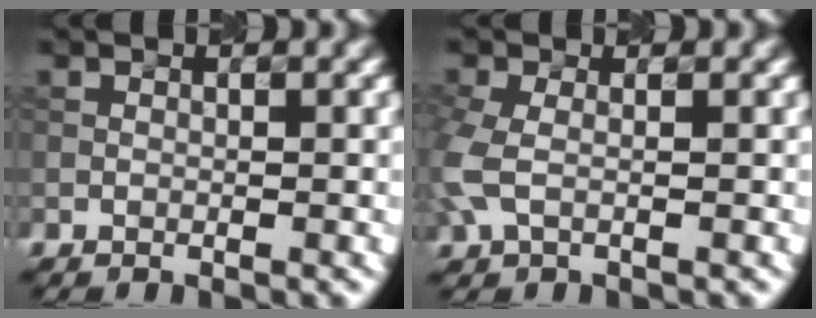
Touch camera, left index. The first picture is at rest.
{"total": 3.4, "force": [-0.3, 2.0, 2.7], "torque": [-0.084, 0.000, -0.012]}